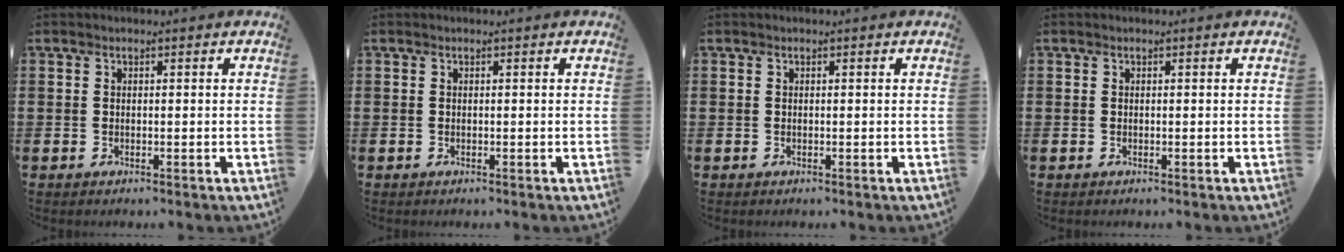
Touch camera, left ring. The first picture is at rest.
{"total": 0.0}
{"total": 0.0}
{"total": 0.0}